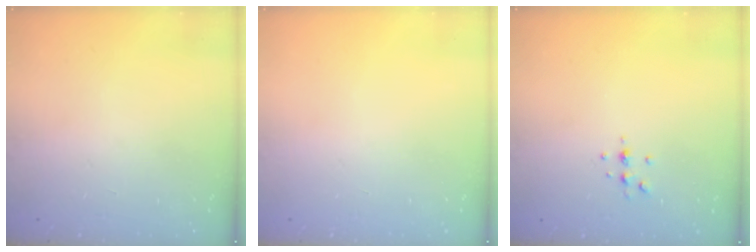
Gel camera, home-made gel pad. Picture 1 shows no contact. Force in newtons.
{"total": 0.0}
{"total": 4.4, "press": 4.3, "slide": 0.6}